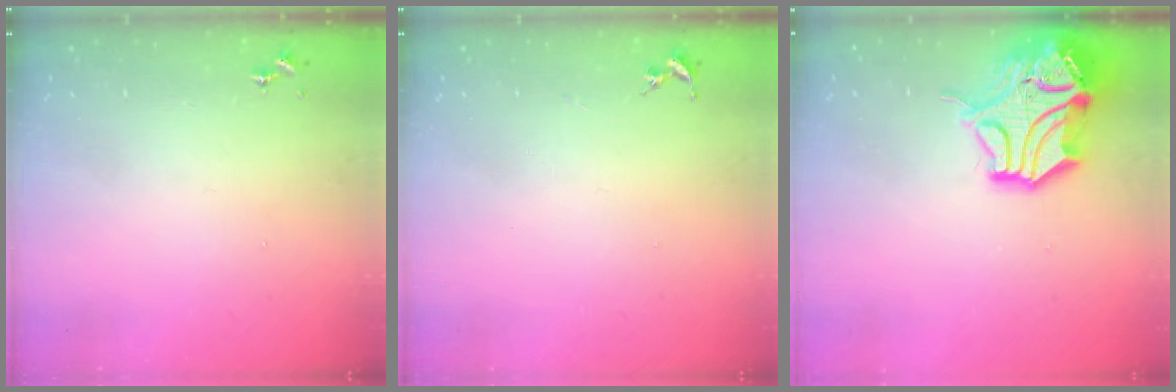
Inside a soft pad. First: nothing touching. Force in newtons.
{"total": 0.0}
{"total": 16.4, "press": 16.3, "slide": 2.2}